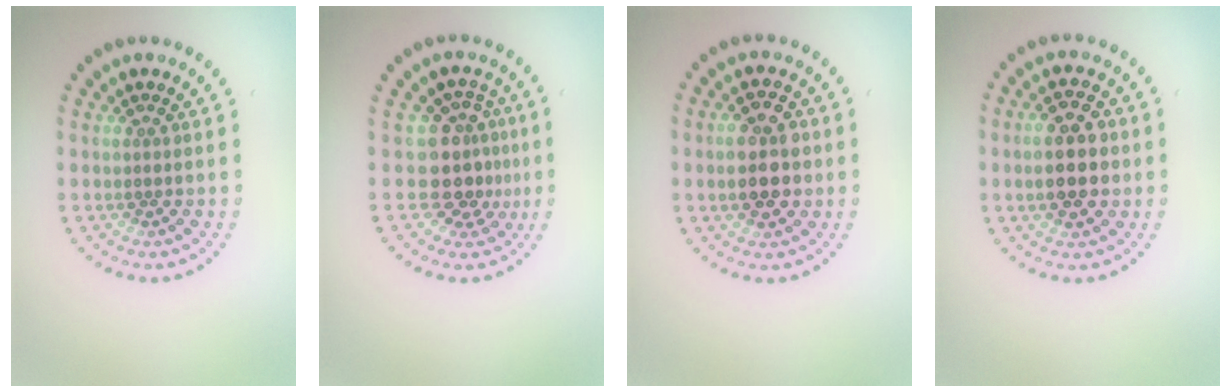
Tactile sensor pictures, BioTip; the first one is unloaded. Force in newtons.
{"total": 3.8, "press": 2.9, "slide": 2.4}
{"total": 4.9, "press": 4.9, "slide": 0.1}
{"total": 5.2, "press": 5.2, "slide": 0.2}